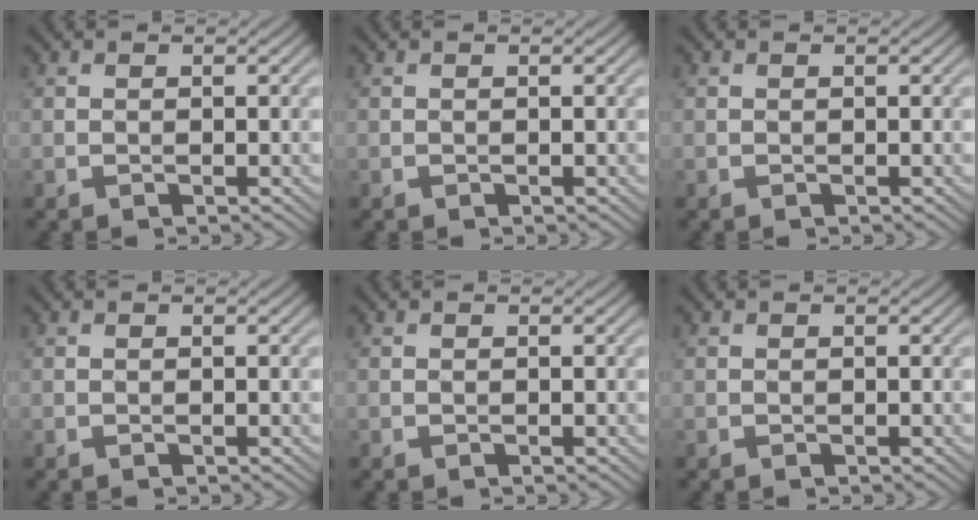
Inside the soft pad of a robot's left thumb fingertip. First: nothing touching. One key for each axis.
{"total": 0.0}
{"total": 0.0}
{"total": 0.0}
{"total": 0.0}
{"total": 0.0}